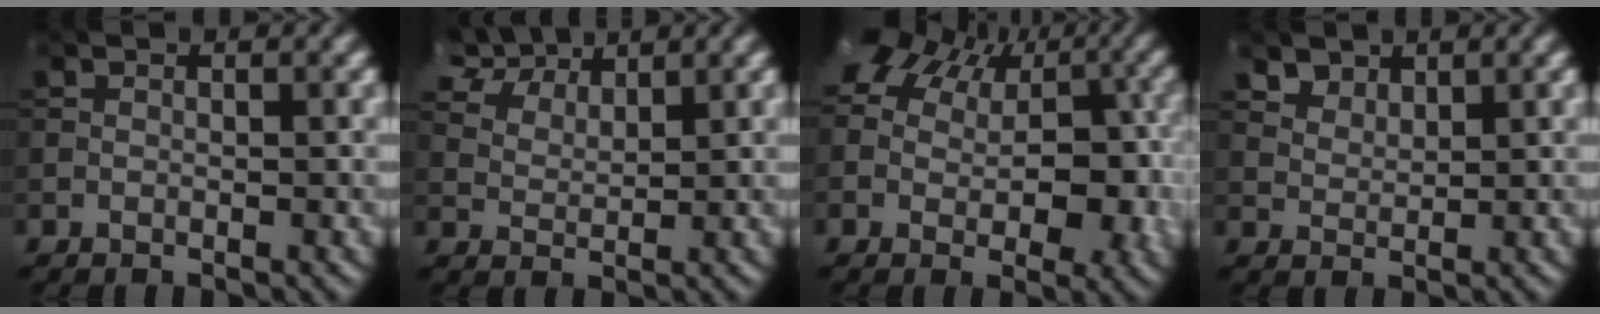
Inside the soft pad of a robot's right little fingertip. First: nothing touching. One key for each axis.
{"total": 7.0, "fx": 5.5, "fy": 2.9, "fz": 3.1, "tx": -0.072, "ty": 0.009, "tz": 0.098}
{"total": 13.4, "fx": 2.4, "fy": 9.4, "fz": 9.2, "tx": -0.127, "ty": 0.015, "tz": 0.040}
{"total": 2.3, "fx": 1.9, "fy": 1.2, "fz": 0.6, "tx": -0.021, "ty": -0.016, "tz": 0.052}